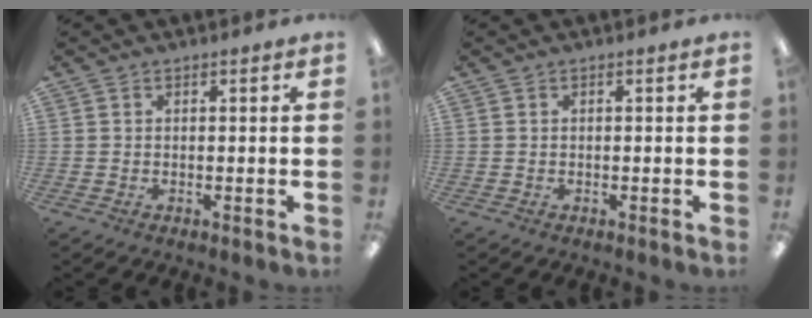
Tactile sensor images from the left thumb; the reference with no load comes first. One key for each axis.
{"total": 0.0}